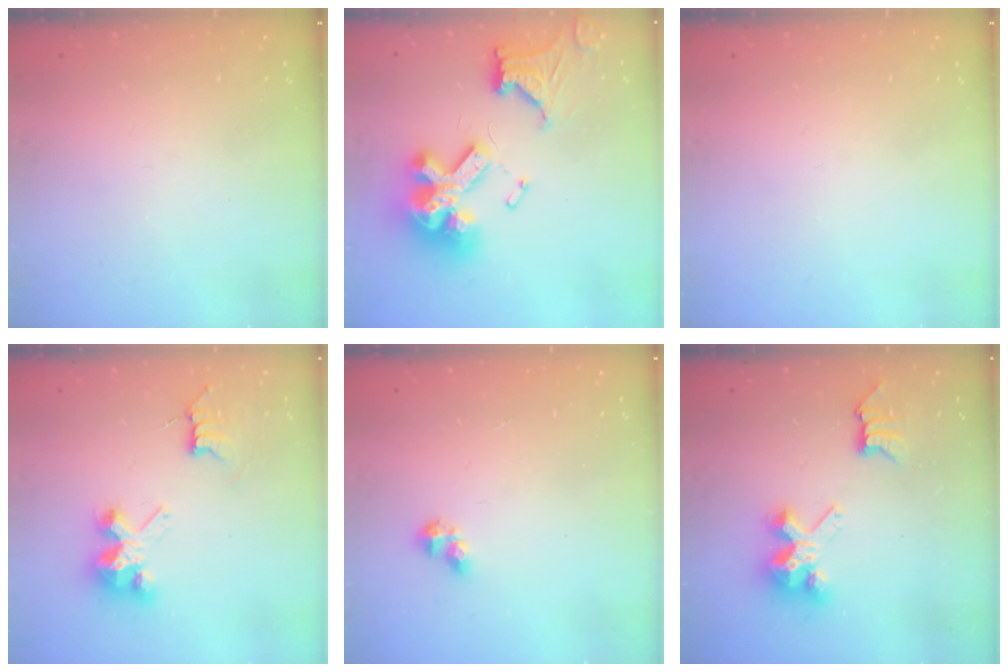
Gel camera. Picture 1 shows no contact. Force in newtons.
{"total": 20.1, "press": 20.0, "slide": 2.1}
{"total": 0.0}
{"total": 7.1, "press": 7.1, "slide": 0.2}
{"total": 2.9, "press": 2.9, "slide": 0.3}
{"total": 7.6, "press": 7.6, "slide": 0.2}